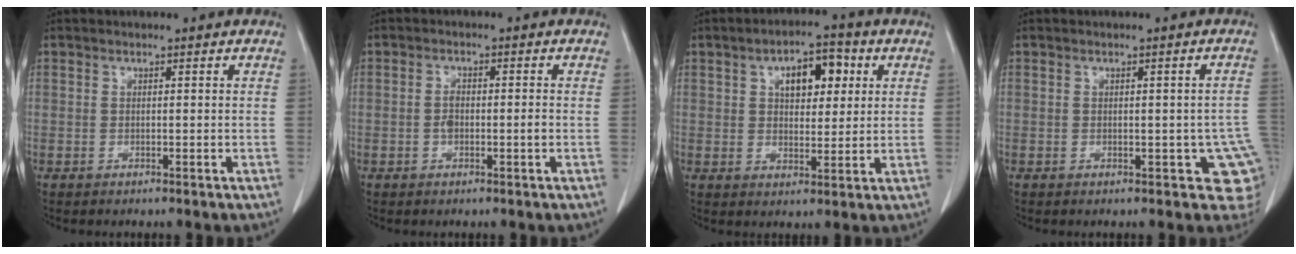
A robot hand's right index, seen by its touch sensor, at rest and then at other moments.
{"total": 2.5, "force": [-0.7, 0.8, 2.3], "torque": [-0.045, 0.002, -0.011]}
{"total": 7.8, "force": [2.7, 3.9, 6.2], "torque": [-0.091, 0.018, 0.042]}
{"total": 5.5, "force": [-1.3, 2.4, 4.8], "torque": [-0.036, 0.004, -0.014]}